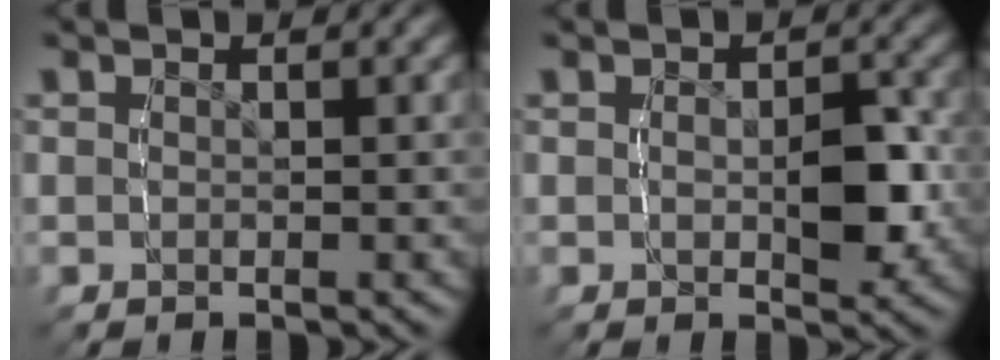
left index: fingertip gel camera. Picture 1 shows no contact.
{"total": 2.4, "force": [-0.1, 1.4, 2.0], "torque": [-0.030, -0.001, -0.004]}